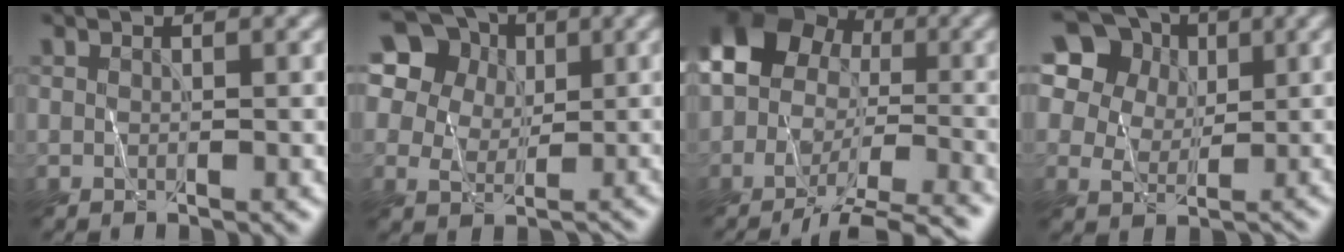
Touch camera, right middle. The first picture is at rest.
{"total": 14.5, "force": [6.9, 11.3, 5.8], "torque": [-0.162, 0.055, 0.128]}
{"total": 12.9, "force": [-4.6, 9.4, 7.7], "torque": [-0.119, -0.001, -0.075]}
{"total": 14.5, "force": [7.1, 11.3, 5.8], "torque": [-0.165, 0.049, 0.136]}